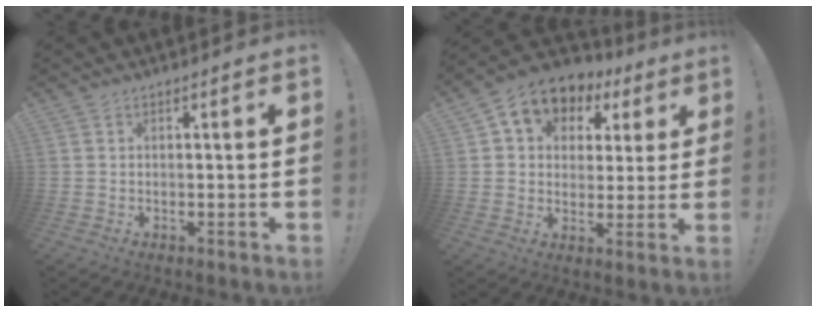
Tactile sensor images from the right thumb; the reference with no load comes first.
{"total": 9.8, "force": [4.6, 7.5, 4.3], "torque": [-0.071, -0.024, 0.089]}